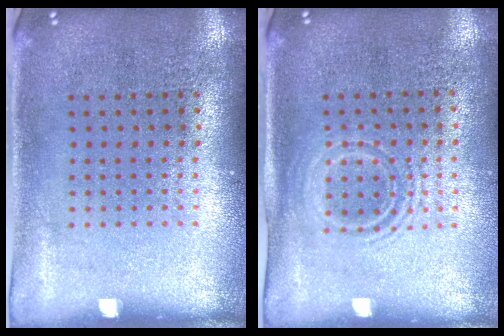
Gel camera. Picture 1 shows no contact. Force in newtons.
{"total": 1.4, "press": 1.2, "slide": 0.7}